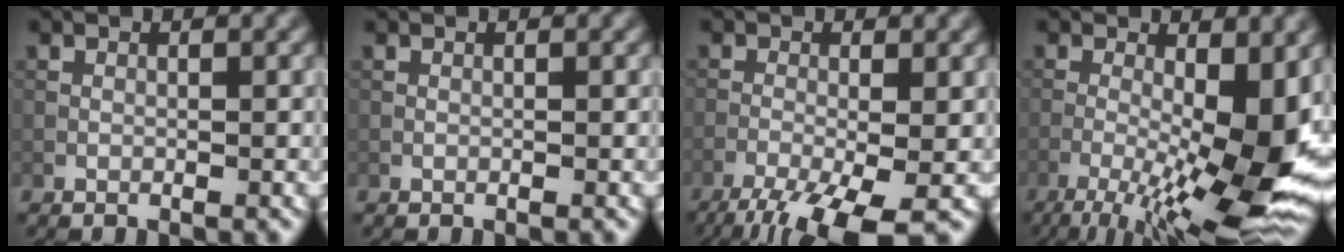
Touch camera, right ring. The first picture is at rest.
{"total": 0.0}
{"total": 7.3, "force": [-4.5, 1.8, 5.4], "torque": [-0.102, -0.024, -0.083]}
{"total": 14.0, "force": [-3.8, 4.4, 12.8], "torque": [-0.210, -0.007, -0.058]}